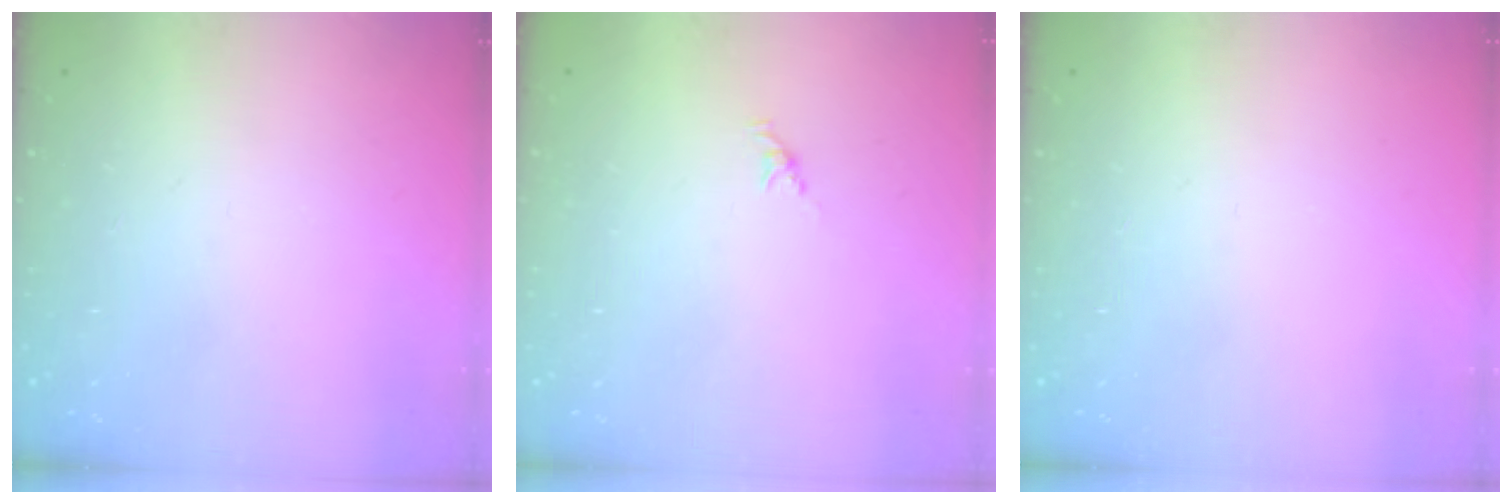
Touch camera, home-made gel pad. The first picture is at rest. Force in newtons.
{"total": 2.1, "press": 2.0, "slide": 0.7}
{"total": 0.0}